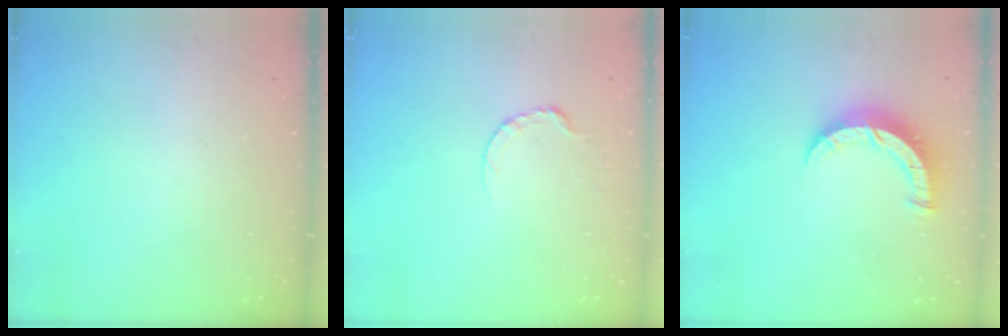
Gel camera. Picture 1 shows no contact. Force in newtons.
{"total": 3.9, "press": 3.8, "slide": 0.5}
{"total": 8.0, "press": 7.9, "slide": 1.0}